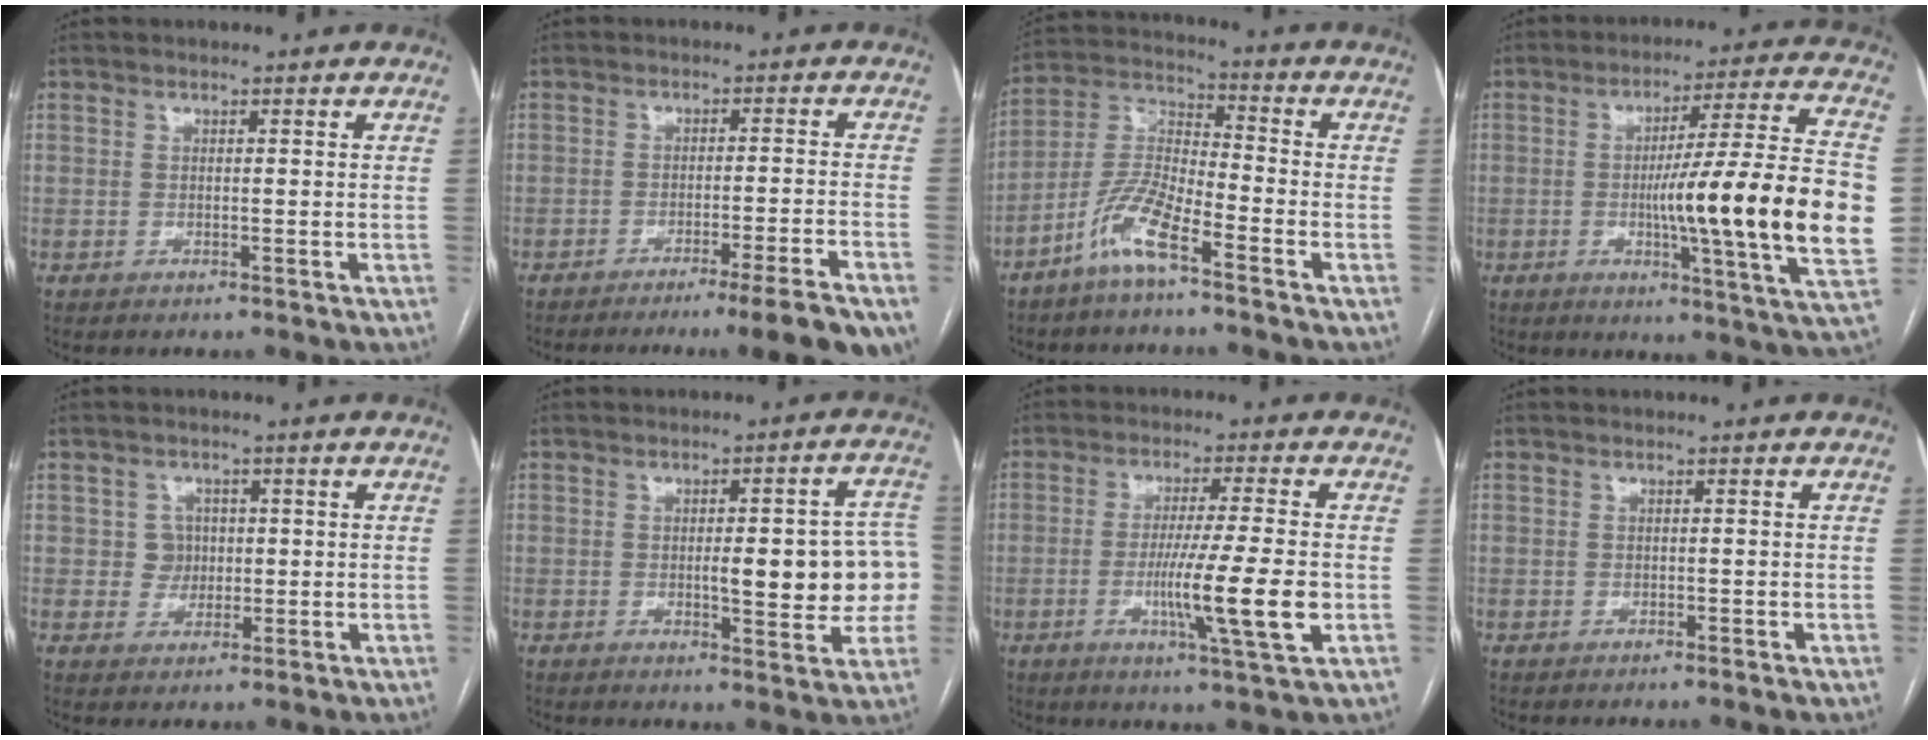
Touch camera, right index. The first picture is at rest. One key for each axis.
{"total": 9.7, "fx": -6.6, "fy": -0.5, "fz": 7.1, "tx": -0.067, "ty": -0.011, "tz": -0.093}
{"total": 8.5, "fx": -5.6, "fy": 1.2, "fz": 6.3, "tx": -0.140, "ty": -0.002, "tz": -0.121}
{"total": 22.2, "fx": -2.1, "fy": -0.5, "fz": 22.1, "tx": -0.277, "ty": 0.000, "tz": -0.034}
{"total": 3.1, "fx": 0.3, "fy": 3.0, "fz": 0.5, "tx": 0.001, "ty": 0.008, "tz": 0.007}
{"total": 12.1, "fx": -0.7, "fy": 2.9, "fz": 11.7, "tx": -0.138, "ty": 0.019, "tz": -0.004}
{"total": 10.8, "fx": -2.4, "fy": -0.8, "fz": 10.5, "tx": -0.178, "ty": -0.024, "tz": -0.044}
{"total": 0.0}